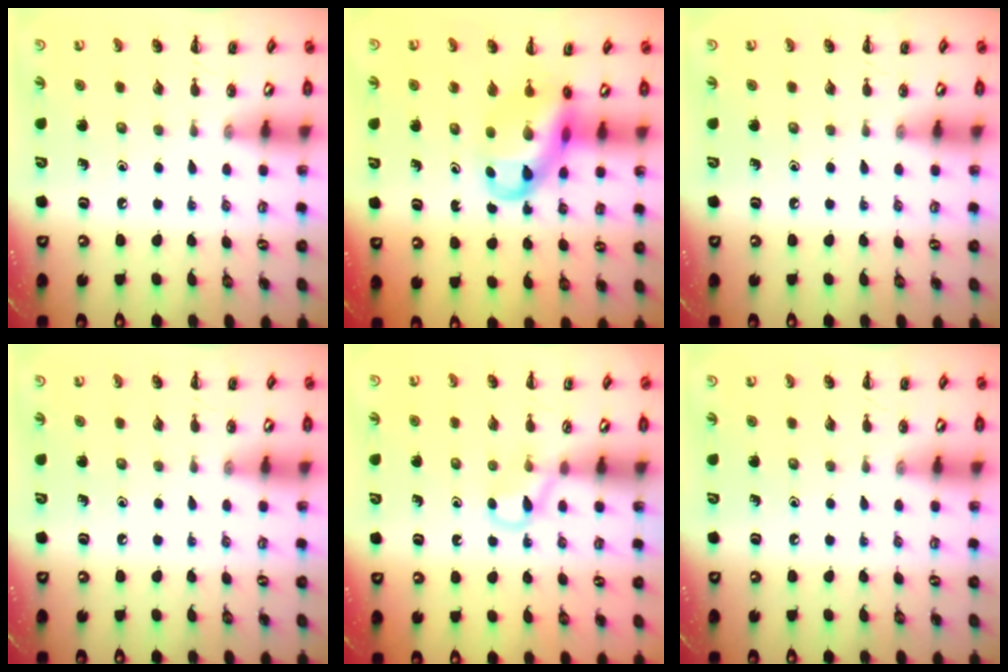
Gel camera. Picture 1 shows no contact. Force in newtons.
{"total": 10.7, "press": 10.3, "slide": 2.7}
{"total": 0.0}
{"total": 0.0}
{"total": 4.7, "press": 4.5, "slide": 1.2}
{"total": 0.0}